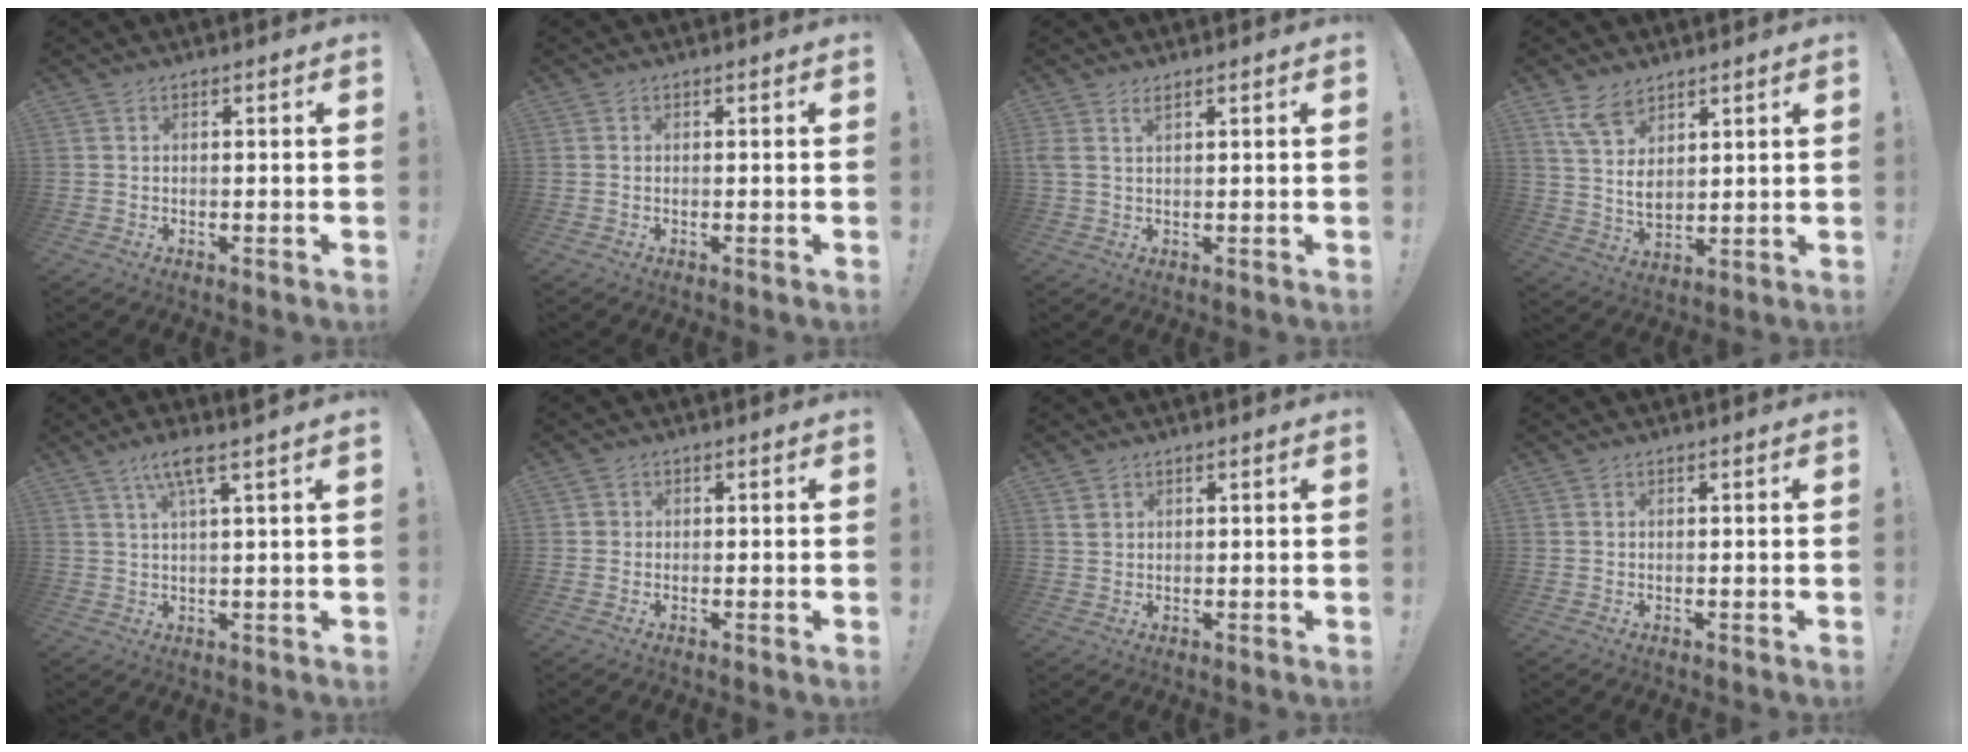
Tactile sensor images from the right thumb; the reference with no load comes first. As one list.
[{"total": 0.0}, {"total": 2.0, "force": [1.3, 0.4, 1.5], "torque": [-0.038, 0.001, 0.026]}, {"total": 9.0, "force": [5.8, 5.1, 4.5], "torque": [-0.086, -0.032, 0.117]}, {"total": 6.0, "force": [3.4, -0.1, 5.0], "torque": [-0.100, -0.008, 0.055]}, {"total": 1.1, "force": [-0.2, 1.1, 0.2], "torque": [-0.010, 0.005, -0.003]}, {"total": 1.8, "force": [1.2, 1.3, 0.6], "torque": [-0.012, -0.002, 0.023]}, {"total": 0.0}]